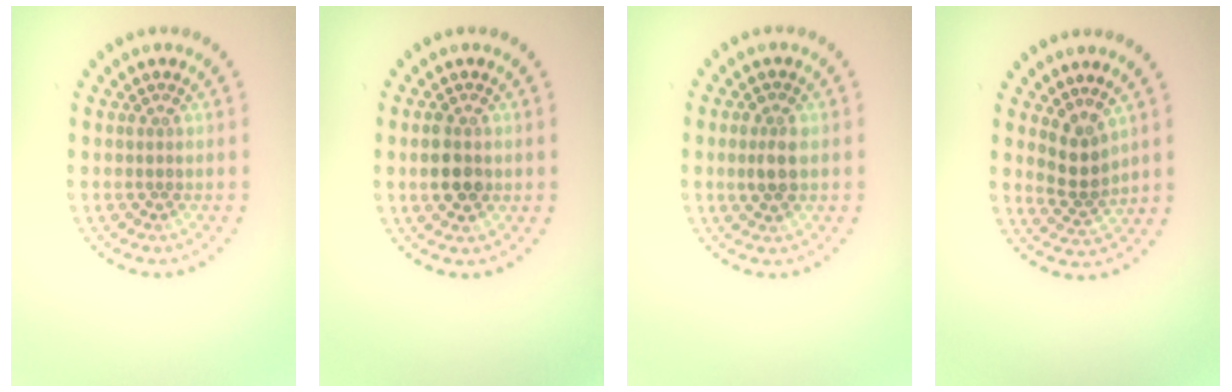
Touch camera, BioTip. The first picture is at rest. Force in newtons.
{"total": 2.8, "press": 2.8, "slide": 0.3}
{"total": 2.2, "press": 2.2, "slide": 0.2}
{"total": 2.7, "press": 2.1, "slide": 1.7}